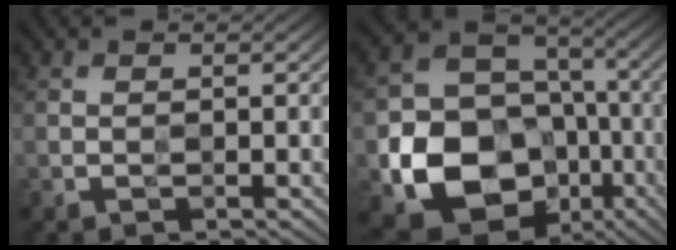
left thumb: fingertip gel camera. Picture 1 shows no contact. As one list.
[{"total": 17.0, "force": [-5.7, 13.8, 8.1], "torque": [-0.172, -0.050, -0.103]}]